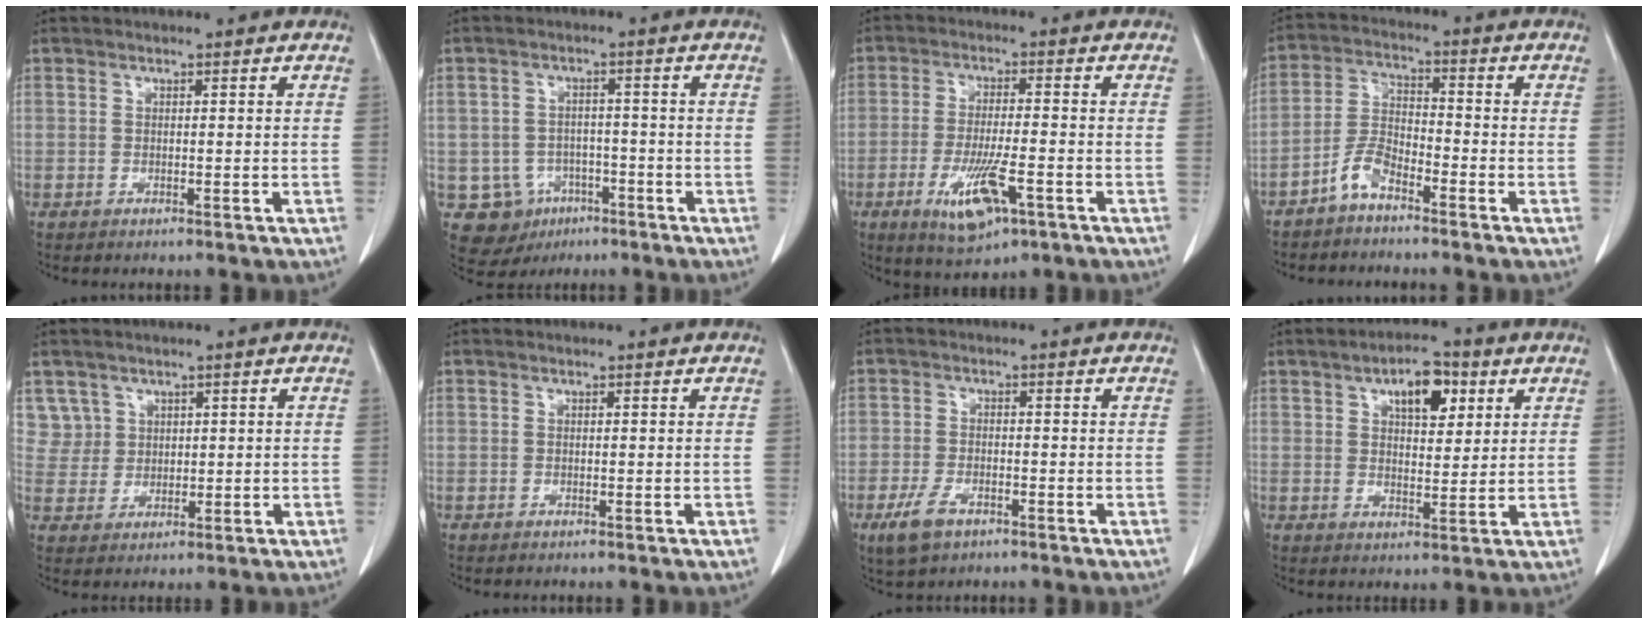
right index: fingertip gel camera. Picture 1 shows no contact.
{"total": 8.3, "force": [-3.2, 7.5, 1.4], "torque": [-0.031, 0.012, -0.034]}
{"total": 8.8, "force": [-3.9, 2.2, 7.6], "torque": [-0.142, -0.016, -0.059]}
{"total": 4.9, "force": [-3.7, 1.5, 2.8], "torque": [-0.065, 0.006, -0.076]}
{"total": 4.4, "force": [2.3, 3.7, -0.5], "torque": [0.022, 0.006, 0.049]}
{"total": 0.0}
{"total": 4.6, "force": [-2.7, 2.5, 2.9], "torque": [-0.065, -0.002, -0.043]}
{"total": 7.3, "force": [3.3, 3.1, 5.6], "torque": [-0.087, 0.008, 0.052]}